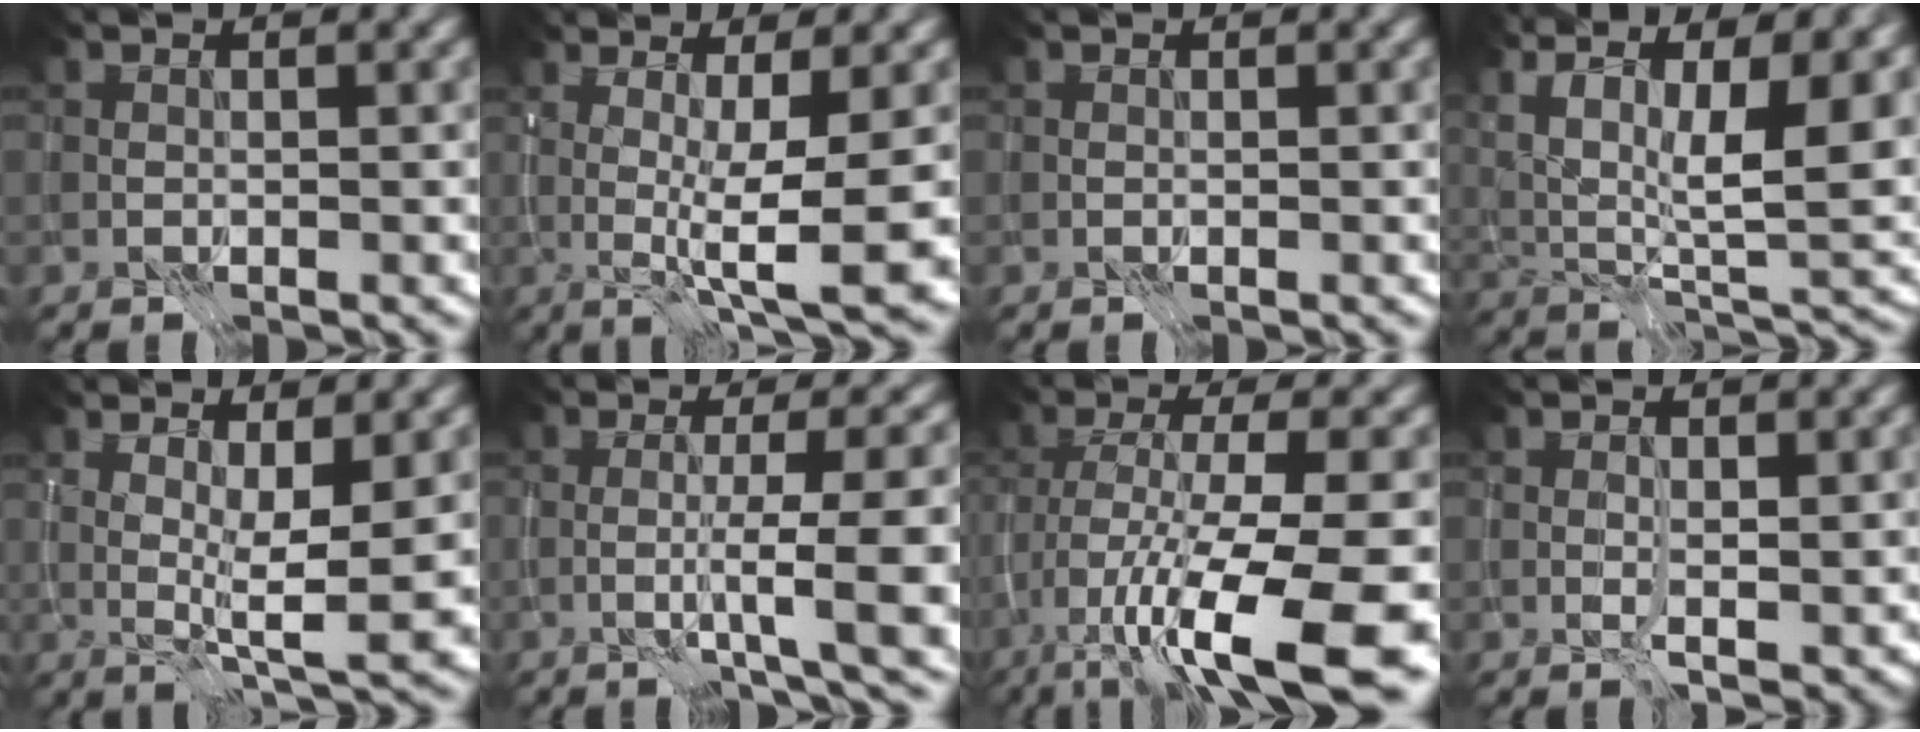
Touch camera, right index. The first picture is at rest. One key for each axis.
{"total": 8.2, "fx": -0.5, "fy": 1.5, "fz": 8.1, "tx": -0.120, "ty": -0.006, "tz": 0.003}
{"total": 0.0}
{"total": 18.2, "fx": 7.7, "fy": 8.5, "fz": 14.2, "tx": -0.253, "ty": 0.043, "tz": 0.145}
{"total": 6.5, "fx": 1.0, "fy": 1.2, "fz": 6.3, "tx": -0.099, "ty": -0.005, "tz": 0.027}
{"total": 9.8, "fx": -2.8, "fy": 2.0, "fz": 9.2, "tx": -0.104, "ty": 0.013, "tz": -0.035}
{"total": 13.9, "fx": -7.0, "fy": 2.9, "fz": 11.6, "tx": -0.188, "ty": -0.012, "tz": -0.105}
{"total": 1.6, "fx": 0.4, "fy": 0.3, "fz": 1.5, "tx": -0.026, "ty": -0.001, "tz": 0.015}